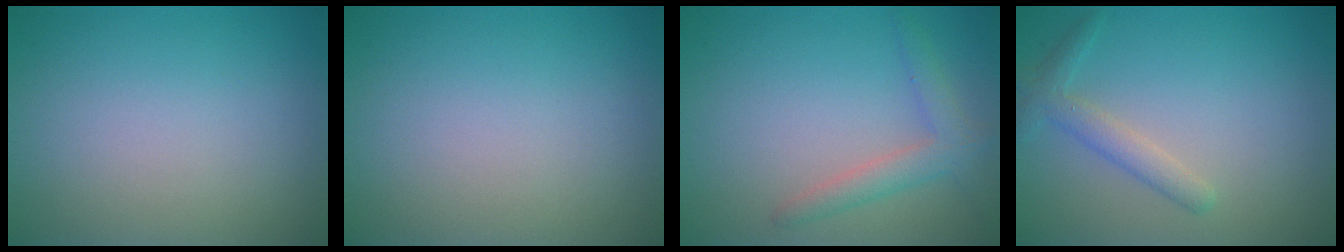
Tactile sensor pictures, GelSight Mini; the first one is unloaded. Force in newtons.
{"total": 0.0}
{"total": 2.6, "press": 2.6, "slide": 0.0}
{"total": 2.2, "press": 2.2, "slide": 0.1}